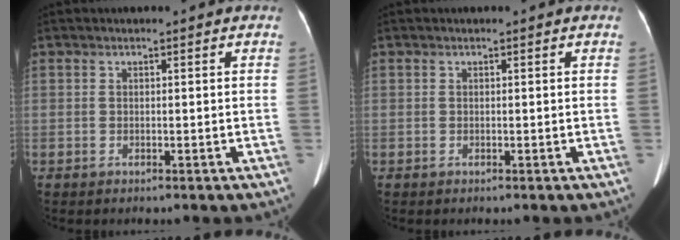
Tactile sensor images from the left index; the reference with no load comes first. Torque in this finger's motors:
{"motor_torque": [0.00, 0.00, 0.00, 0.00]}